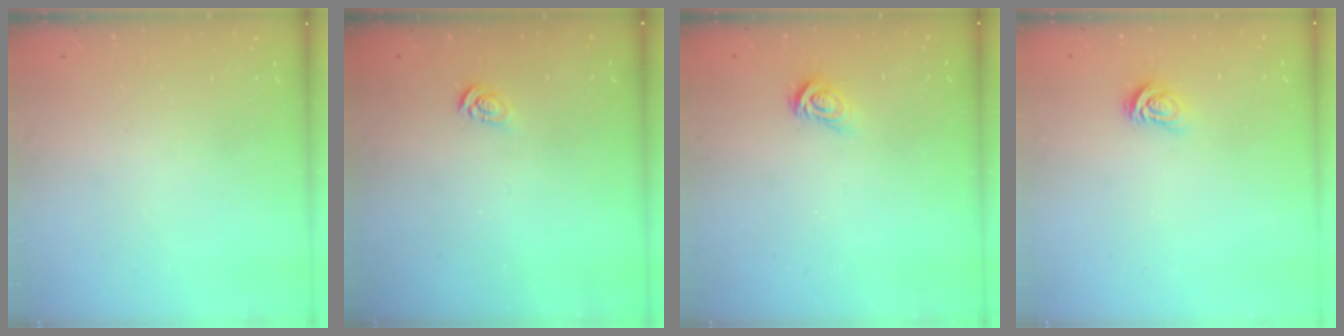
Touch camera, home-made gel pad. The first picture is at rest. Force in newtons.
{"total": 3.6, "press": 3.6, "slide": 0.3}
{"total": 4.1, "press": 4.1, "slide": 0.5}
{"total": 2.9, "press": 2.8, "slide": 0.4}